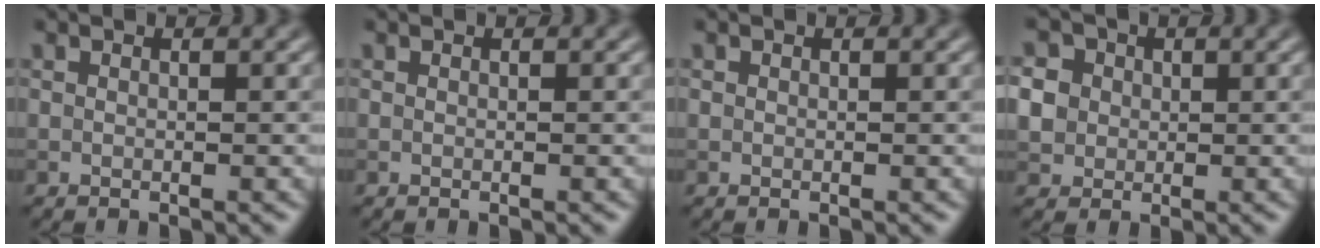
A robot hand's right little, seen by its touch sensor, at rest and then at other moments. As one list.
[{"total": 0.0}, {"total": 0.0}, {"total": 5.2, "force": [0.9, 4.7, 2.0], "torque": [-0.048, 0.026, 0.009]}]